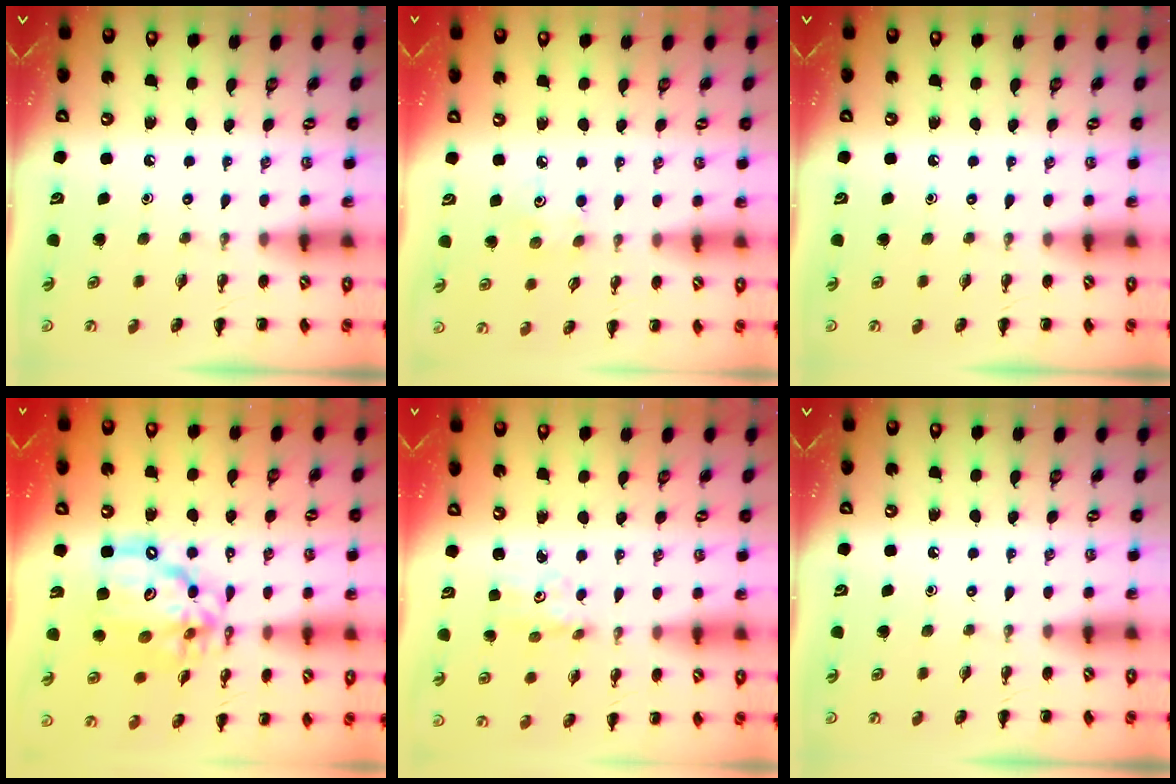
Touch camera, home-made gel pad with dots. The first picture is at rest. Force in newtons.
{"total": 3.7, "press": 3.6, "slide": 0.9}
{"total": 0.0}
{"total": 15.2, "press": 14.7, "slide": 4.2}
{"total": 2.4, "press": 2.3, "slide": 0.8}
{"total": 0.0}